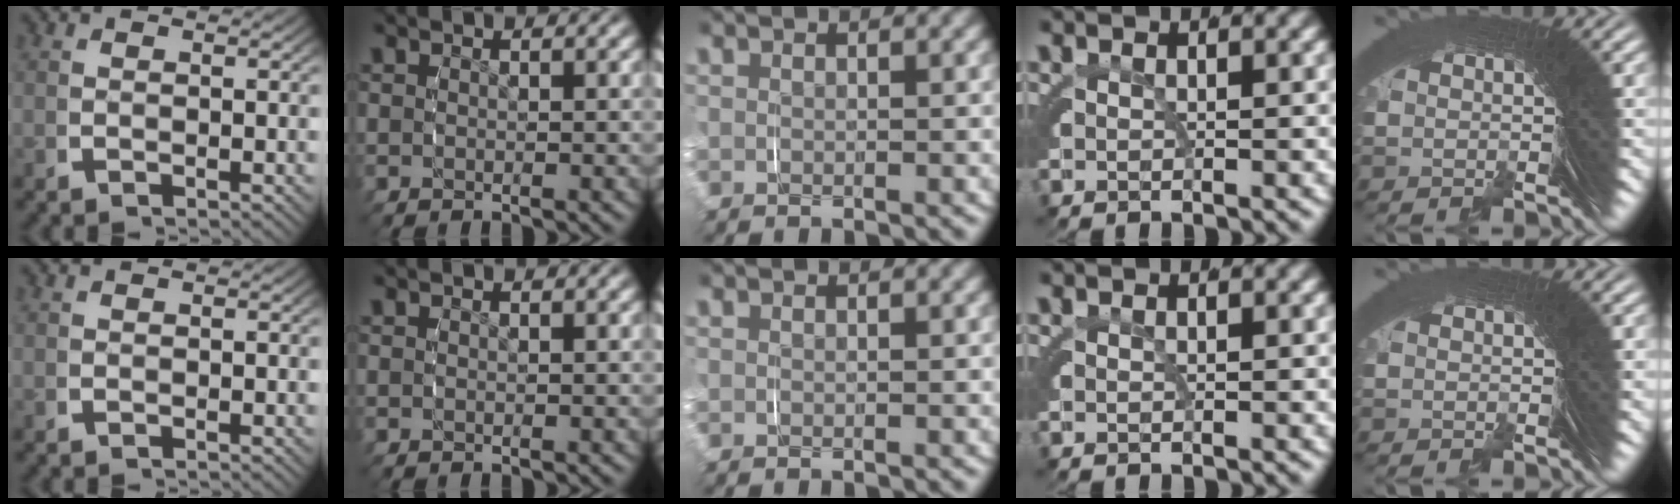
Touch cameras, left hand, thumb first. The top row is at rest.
{}